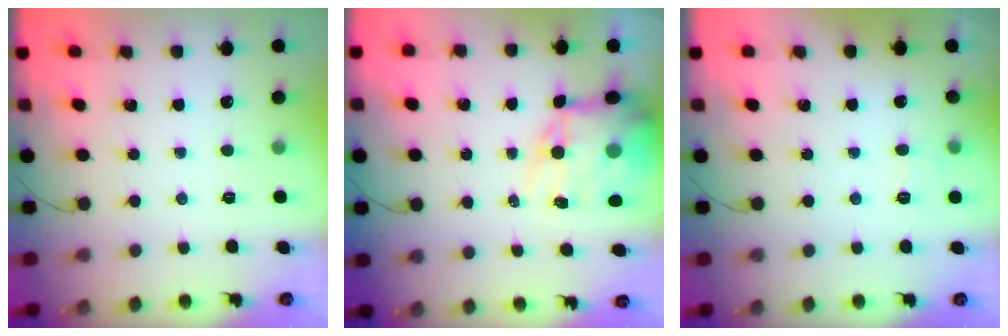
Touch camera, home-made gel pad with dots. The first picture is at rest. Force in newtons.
{"total": 16.3, "press": 15.8, "slide": 4.2}
{"total": 2.8, "press": 2.5, "slide": 1.3}